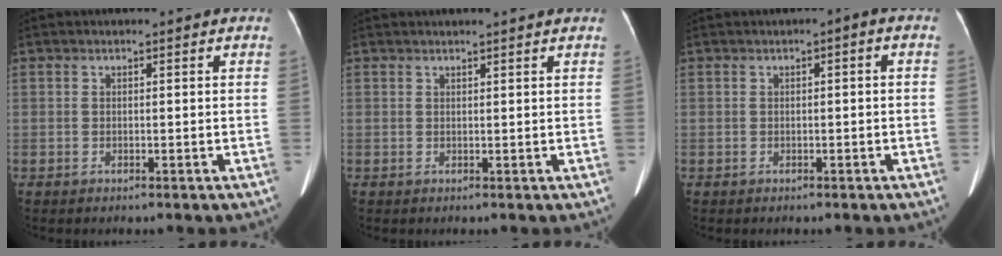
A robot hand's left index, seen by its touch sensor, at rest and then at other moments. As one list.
[{"total": 2.1, "force": [1.9, -0.2, 0.9], "torque": [-0.012, 0.018, 0.024]}, {"total": 1.2, "force": [-0.3, 0.4, 1.1], "torque": [-0.012, 0.010, -0.007]}]